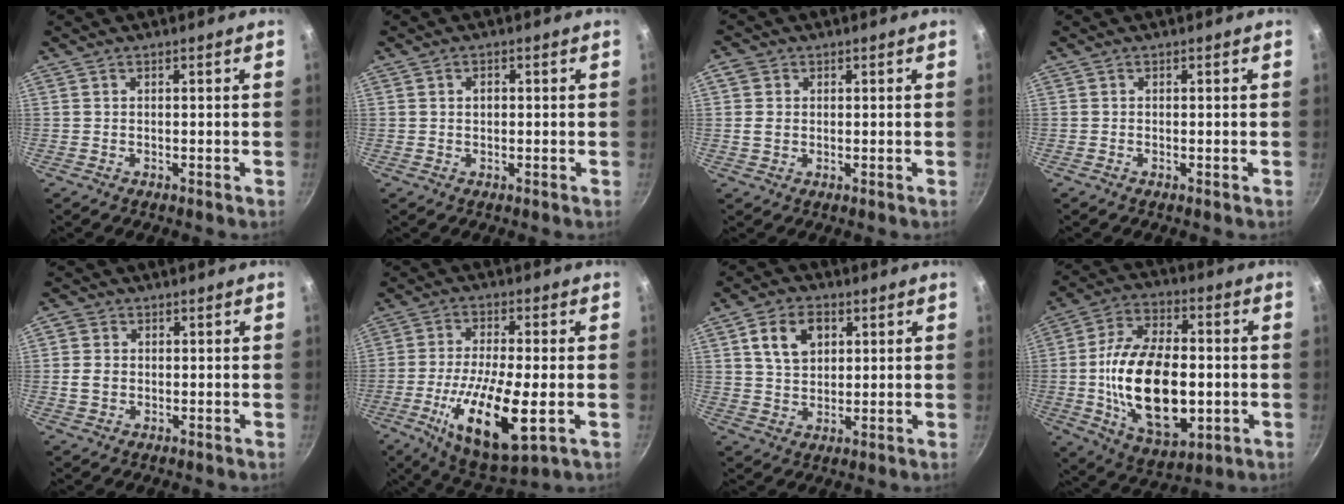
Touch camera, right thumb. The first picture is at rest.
{"total": 1.3, "force": [0.2, 1.0, 0.9], "torque": [-0.011, 0.003, 0.002]}
{"total": 3.3, "force": [0.3, 2.9, 1.6], "torque": [-0.019, 0.000, 0.000]}
{"total": 0.0}
{"total": 4.0, "force": [0.0, 3.4, 2.0], "torque": [-0.023, 0.003, -0.005]}
{"total": 17.4, "force": [-4.3, 5.6, 15.8], "torque": [-0.291, 0.002, -0.076]}
{"total": 8.8, "force": [3.1, 6.2, 5.5], "torque": [-0.078, -0.002, 0.053]}
{"total": 22.7, "force": [-2.3, 13.2, 18.4], "torque": [-0.310, 0.009, -0.030]}